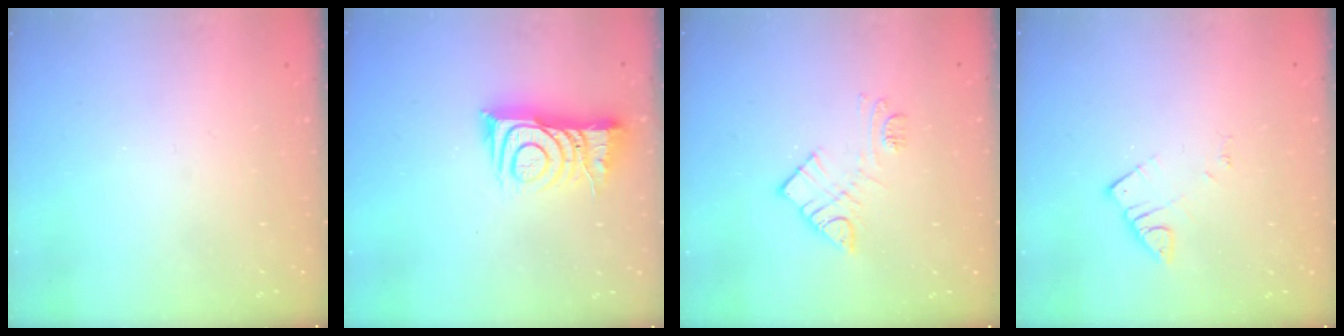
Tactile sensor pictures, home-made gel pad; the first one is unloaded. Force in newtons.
{"total": 10.1, "press": 10.0, "slide": 1.0}
{"total": 9.8, "press": 9.8, "slide": 0.7}
{"total": 3.4, "press": 3.4, "slide": 0.5}